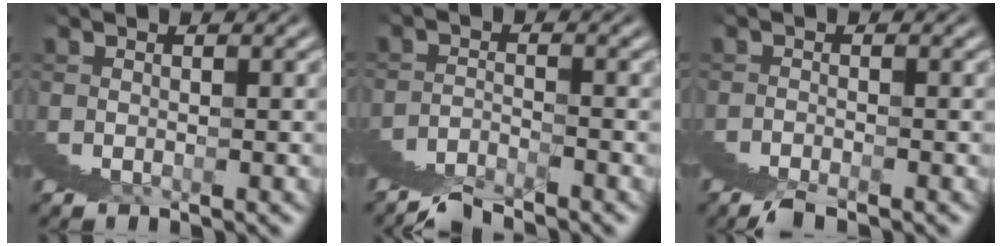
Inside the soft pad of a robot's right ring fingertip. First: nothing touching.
{"total": 2.0, "force": [-1.7, -0.5, 0.8], "torque": [0.008, 0.012, -0.039]}
{"total": 1.3, "force": [-0.2, -1.3, 0.2], "torque": [0.010, 0.018, -0.011]}